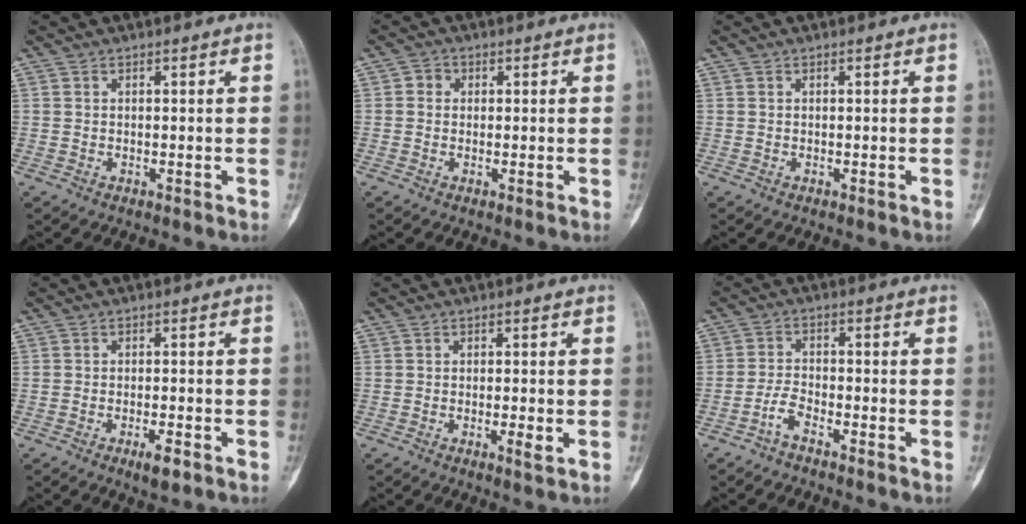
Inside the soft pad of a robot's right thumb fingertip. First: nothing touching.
{"total": 1.9, "force": [0.2, 1.8, 0.7], "torque": [0.000, 0.005, -0.002]}
{"total": 0.0}
{"total": 3.0, "force": [-1.7, 0.7, 2.4], "torque": [-0.038, 0.000, -0.028]}
{"total": 2.4, "force": [-0.7, 0.5, 2.3], "torque": [-0.040, -0.005, -0.011]}
{"total": 2.9, "force": [-2.4, 0.5, 1.6], "torque": [-0.037, 0.017, -0.053]}